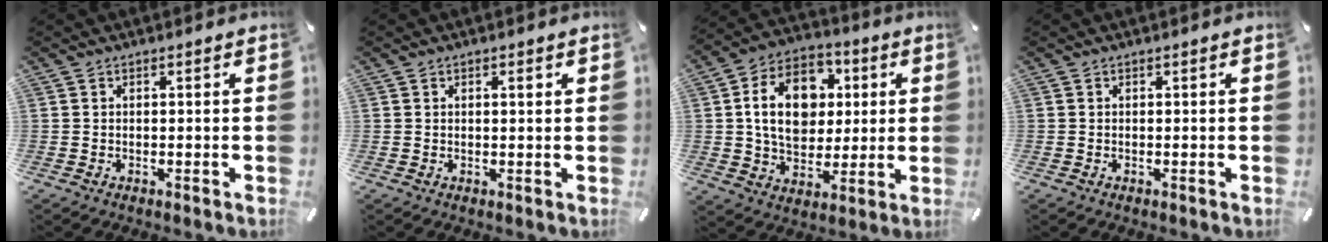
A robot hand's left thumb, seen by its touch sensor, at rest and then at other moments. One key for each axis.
{"total": 1.2, "fx": 0.4, "fy": 0.4, "fz": 1.0, "tx": -0.012, "ty": -0.001, "tz": 0.005}
{"total": 16.2, "fx": 2.4, "fy": 12.5, "fz": 10.1, "tx": -0.177, "ty": 0.012, "tz": 0.043}
{"total": 0.0}